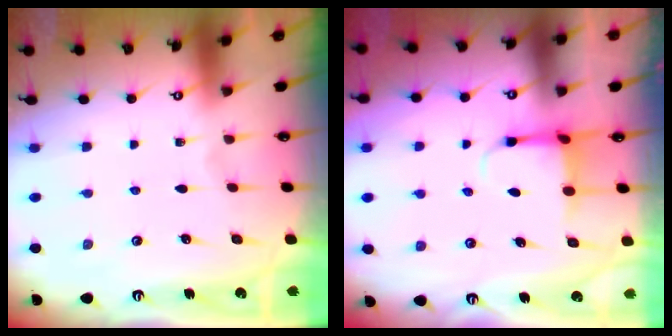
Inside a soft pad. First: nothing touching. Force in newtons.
{"total": 3.9, "press": 3.8, "slide": 1.1}